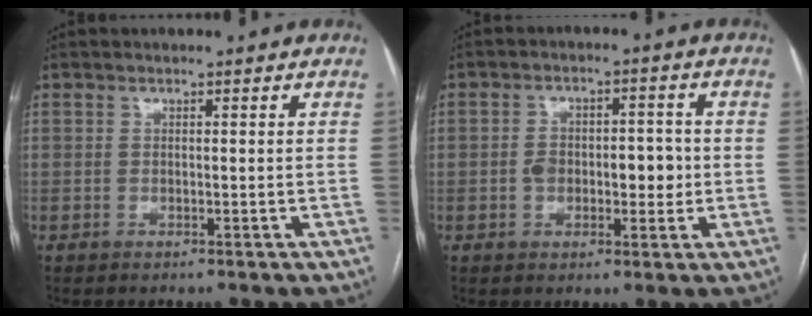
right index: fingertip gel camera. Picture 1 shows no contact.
{"total": 6.7, "force": [-0.5, 3.9, 5.4], "torque": [-0.077, 0.023, -0.003]}